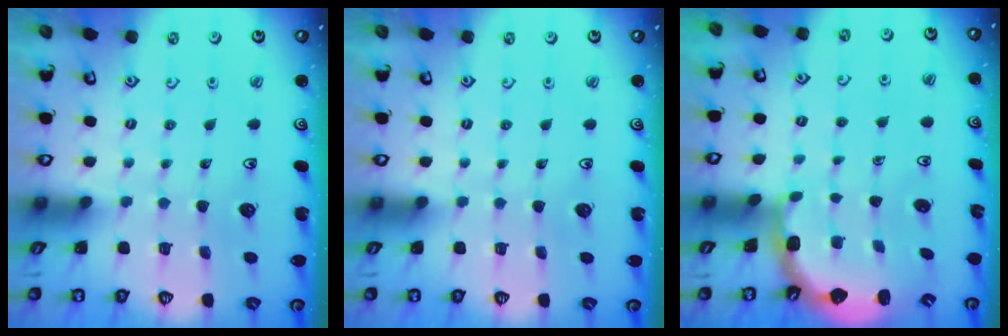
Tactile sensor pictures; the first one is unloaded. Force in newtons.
{"total": 0.0}
{"total": 2.5, "press": 2.1, "slide": 1.3}